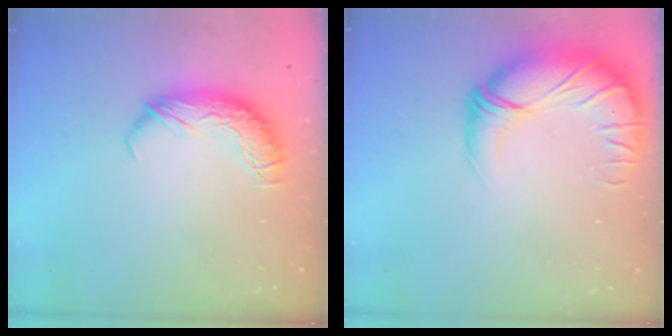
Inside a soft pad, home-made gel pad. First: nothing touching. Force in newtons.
{"total": 4.0, "press": 2.2, "slide": 3.4}